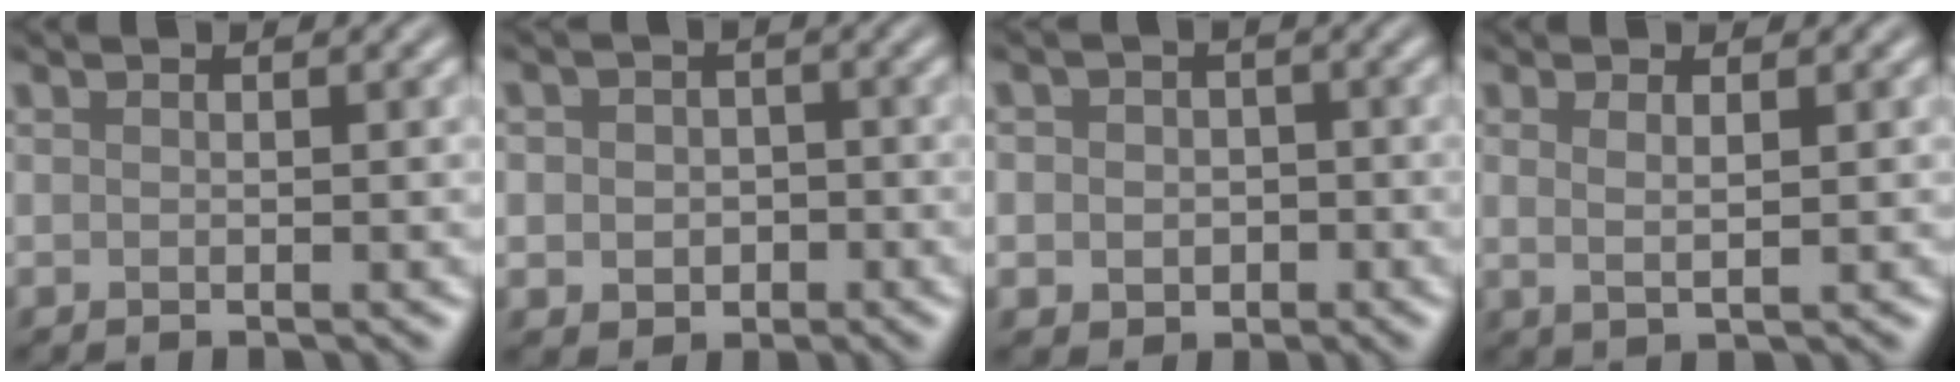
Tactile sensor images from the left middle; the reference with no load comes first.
{"total": 3.4, "force": [-0.4, 3.0, 1.7], "torque": [-0.010, -0.005, -0.016]}
{"total": 3.6, "force": [-0.3, 3.2, 1.6], "torque": [-0.007, 0.003, -0.020]}
{"total": 1.5, "force": [0.6, 0.4, 1.4], "torque": [-0.023, -0.002, 0.010]}